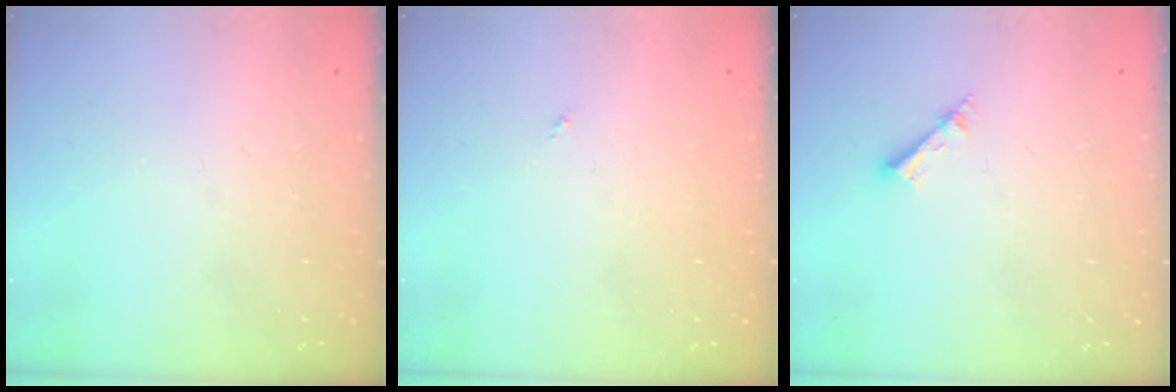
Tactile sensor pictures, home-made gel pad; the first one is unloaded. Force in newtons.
{"total": 0.0}
{"total": 2.6, "press": 2.5, "slide": 0.2}